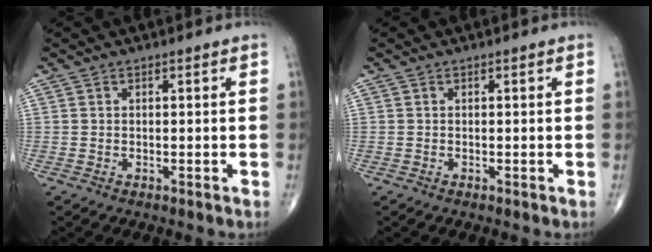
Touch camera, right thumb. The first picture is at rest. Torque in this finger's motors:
{"motor_torque": [-0.11, 0.02, 0.13, 0.04, 0.01]}